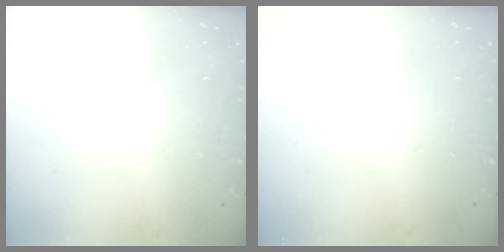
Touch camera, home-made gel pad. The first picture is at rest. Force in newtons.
{"total": 0.0}